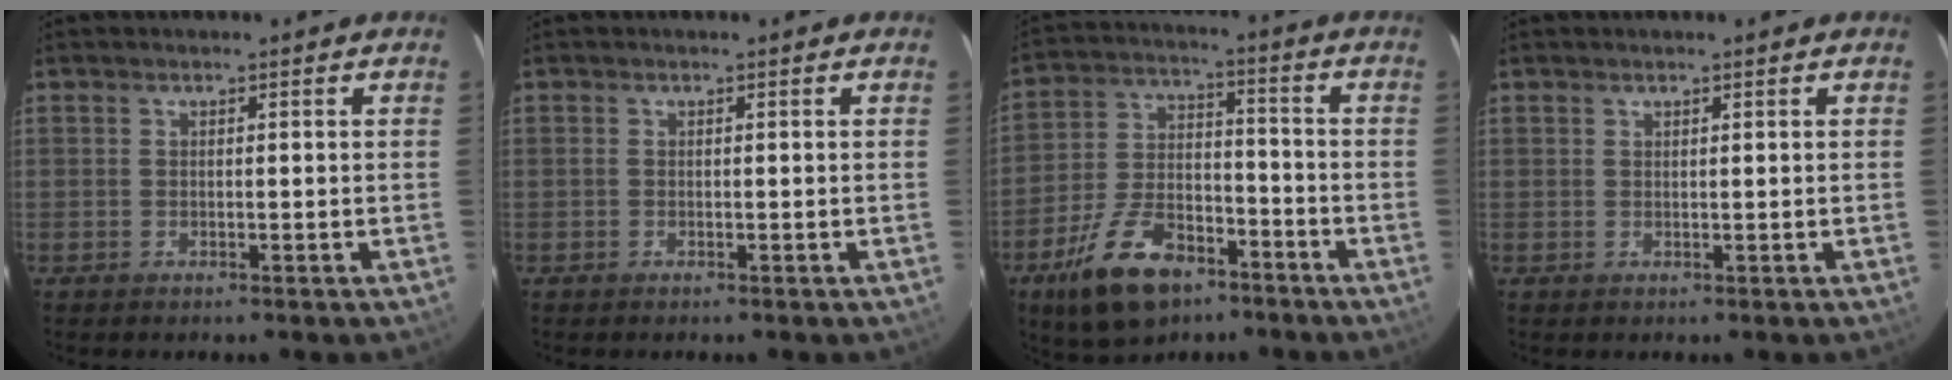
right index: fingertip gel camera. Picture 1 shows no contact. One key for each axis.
{"total": 0.0}
{"total": 15.5, "fx": -9.5, "fy": 7.8, "fz": 9.4, "tx": -0.195, "ty": 0.000, "tz": -0.161}
{"total": 0.6, "fx": 0.5, "fy": 0.4, "fz": 0.0, "tx": 0.001, "ty": 0.000, "tz": 0.008}